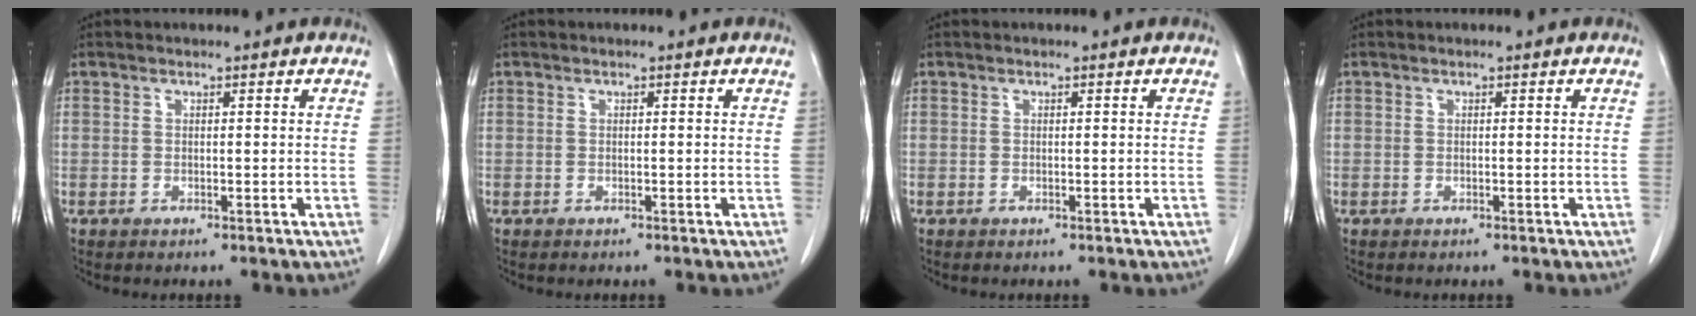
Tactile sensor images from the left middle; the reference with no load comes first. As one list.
[{"total": 0.0}, {"total": 0.0}, {"total": 0.0}]